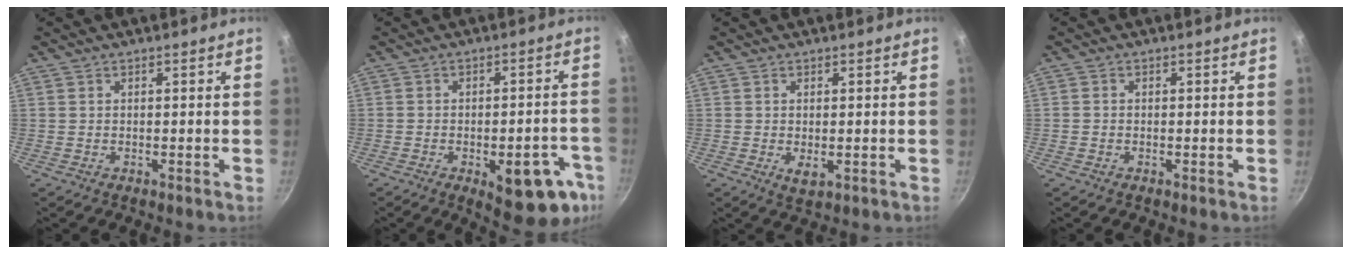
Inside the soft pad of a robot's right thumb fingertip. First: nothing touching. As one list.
[{"total": 15.0, "force": [-6.3, 6.6, 11.8], "torque": [-0.092, 0.021, -0.075]}, {"total": 2.8, "force": [-0.4, 1.4, 2.4], "torque": [-0.040, -0.010, -0.001]}, {"total": 0.6, "force": [-0.2, 0.5, 0.2], "torque": [-0.004, 0.002, -0.005]}]